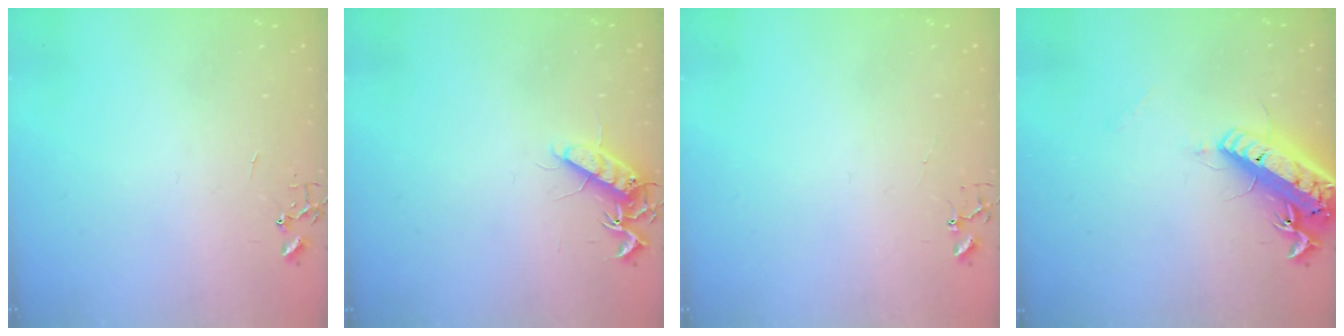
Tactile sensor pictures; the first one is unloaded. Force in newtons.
{"total": 11.1, "press": 11.1, "slide": 0.3}
{"total": 3.9, "press": 3.8, "slide": 0.2}
{"total": 18.1, "press": 17.7, "slide": 3.6}